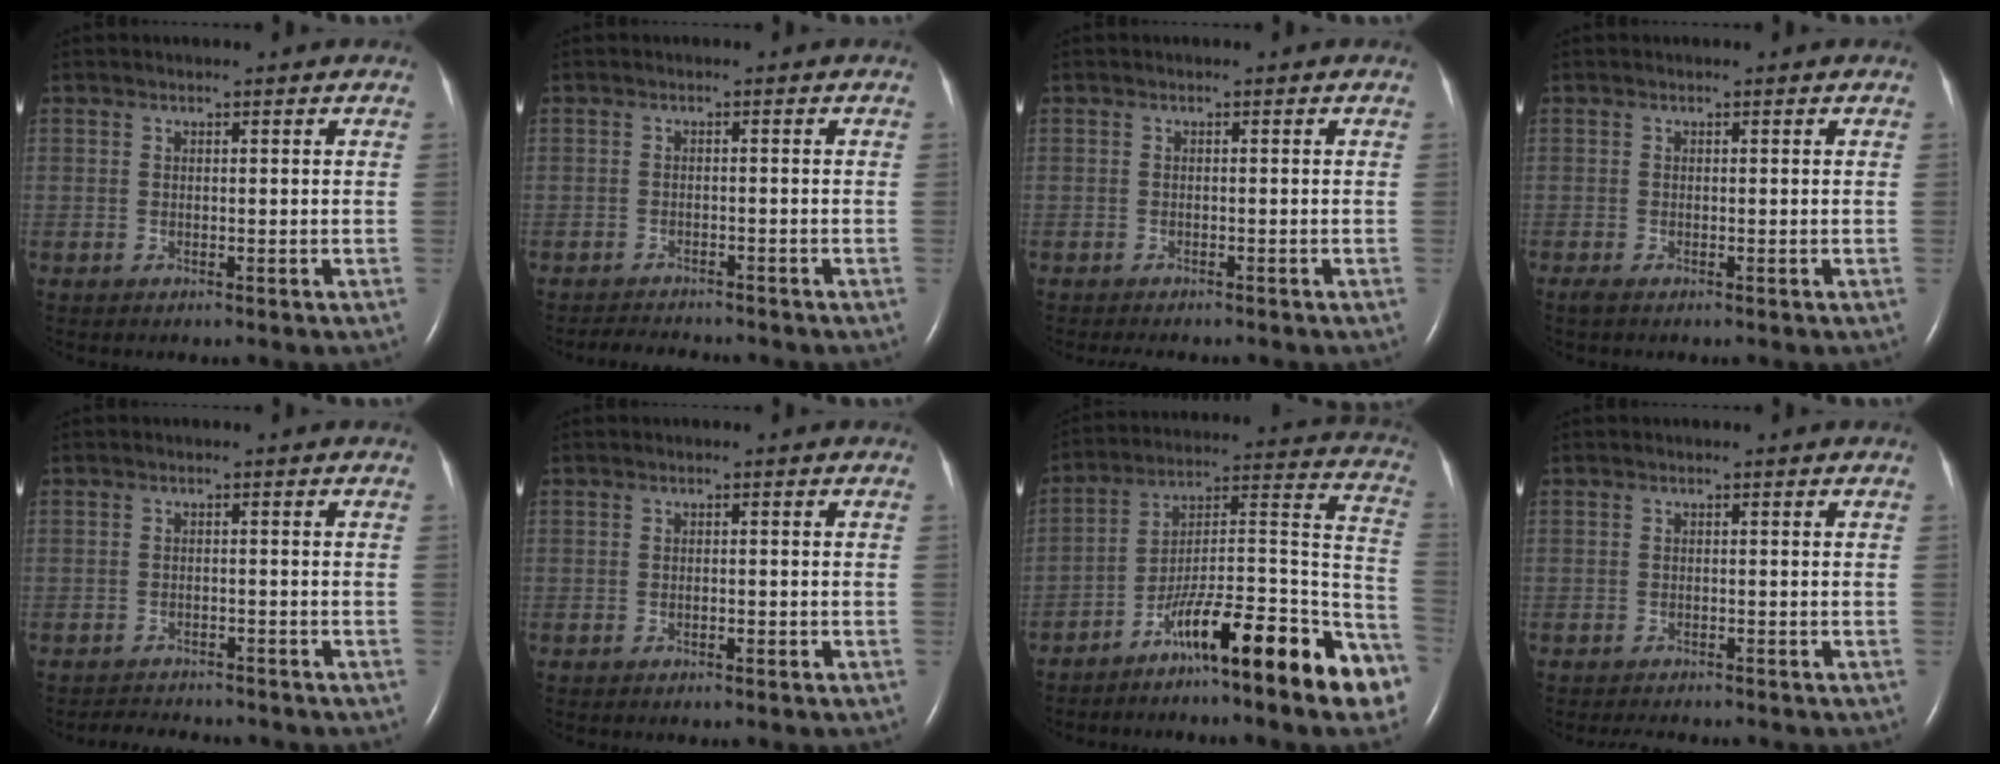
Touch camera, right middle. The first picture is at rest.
{"total": 4.7, "force": [-4.4, 0.8, 1.2], "torque": [-0.023, -0.009, -0.065]}
{"total": 3.4, "force": [-2.9, 0.8, 1.5], "torque": [-0.021, -0.007, -0.034]}
{"total": 0.7, "force": [-0.5, 0.0, 0.4], "torque": [-0.015, -0.004, -0.012]}
{"total": 5.7, "force": [-5.4, 1.3, 1.3], "torque": [-0.021, -0.006, -0.074]}
{"total": 0.8, "force": [-0.4, 0.2, 0.6], "torque": [-0.015, 0.000, -0.004]}
{"total": 19.2, "force": [-12.1, 1.7, 14.8], "torque": [-0.163, 0.037, -0.189]}
{"total": 3.2, "force": [-2.9, 0.7, 1.1], "torque": [-0.018, -0.007, -0.037]}